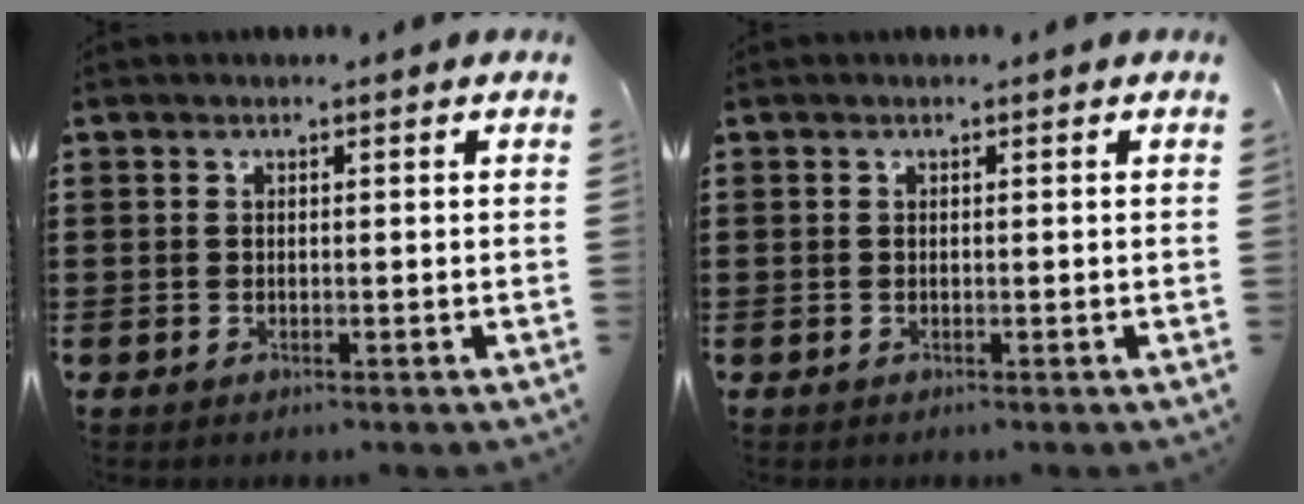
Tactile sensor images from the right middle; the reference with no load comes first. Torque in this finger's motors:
{"motor_torque": [0.01, -0.01, -0.01, 0.01]}